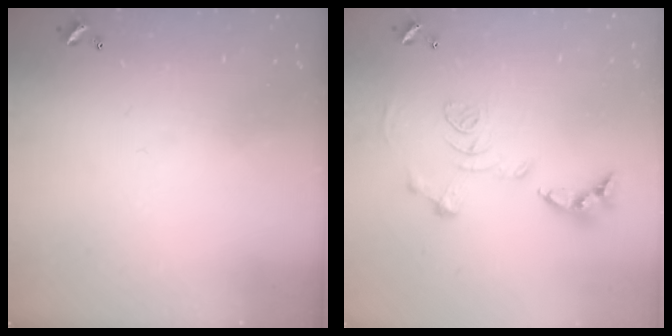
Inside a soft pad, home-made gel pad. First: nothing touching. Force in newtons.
{"total": 1.2, "press": 0.4, "slide": 1.1}